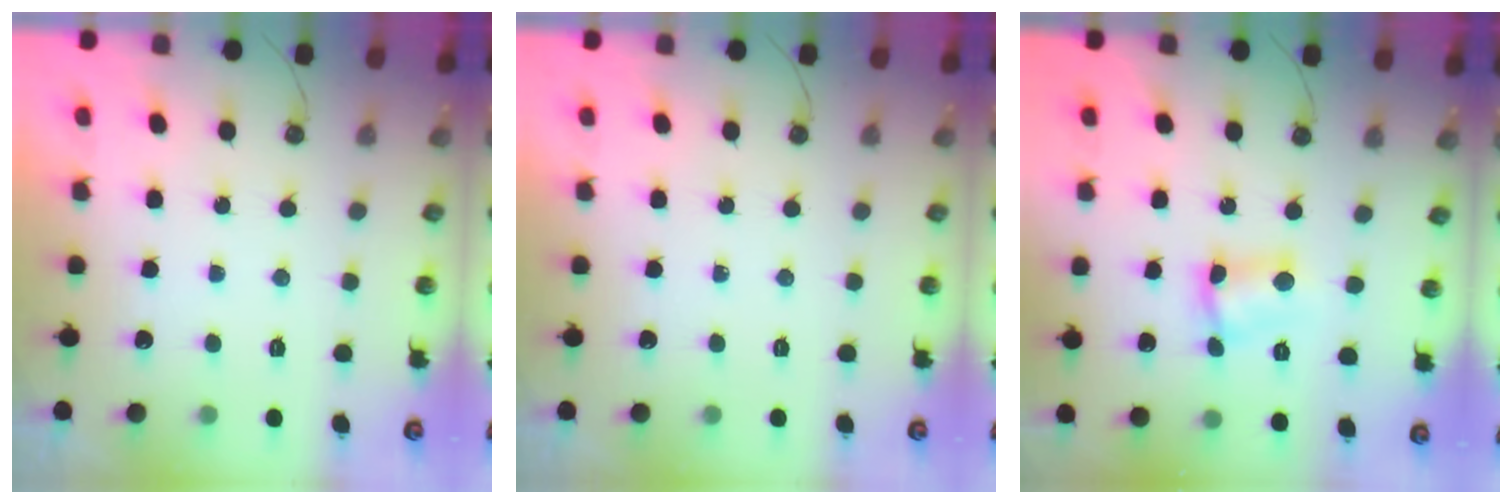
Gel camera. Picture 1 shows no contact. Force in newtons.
{"total": 0.0}
{"total": 5.0, "press": 4.9, "slide": 0.5}